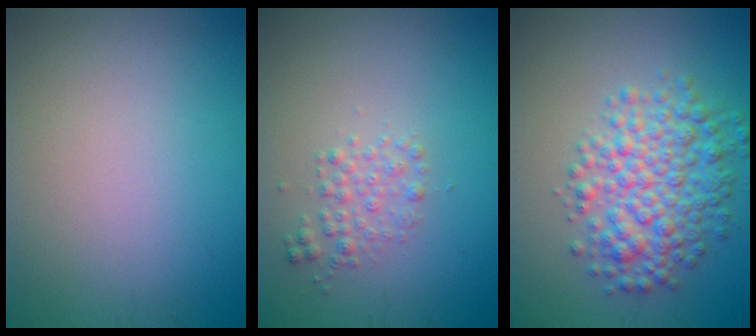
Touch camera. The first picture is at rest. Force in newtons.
{"total": 1.7, "press": 1.7, "slide": 0.1}
{"total": 5.7, "press": 5.7, "slide": 0.1}